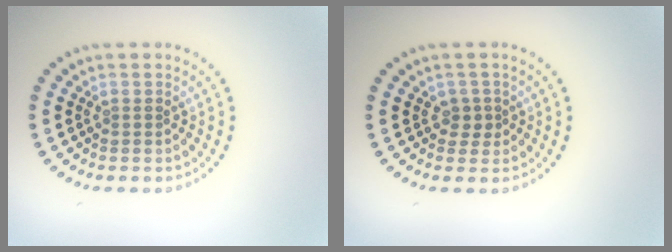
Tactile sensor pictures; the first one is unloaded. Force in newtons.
{"total": 1.3, "press": 1.1, "slide": 0.7}